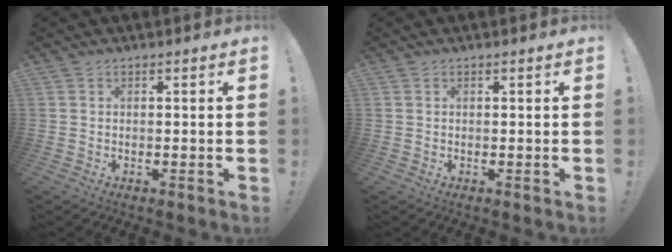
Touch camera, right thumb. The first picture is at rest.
{"total": 0.0}